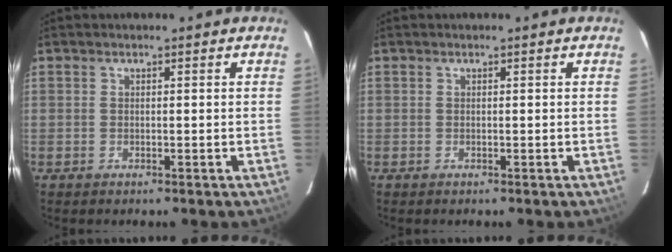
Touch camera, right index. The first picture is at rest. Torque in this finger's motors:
{"motor_torque": [0.00, 0.00, 0.01, 0.00]}